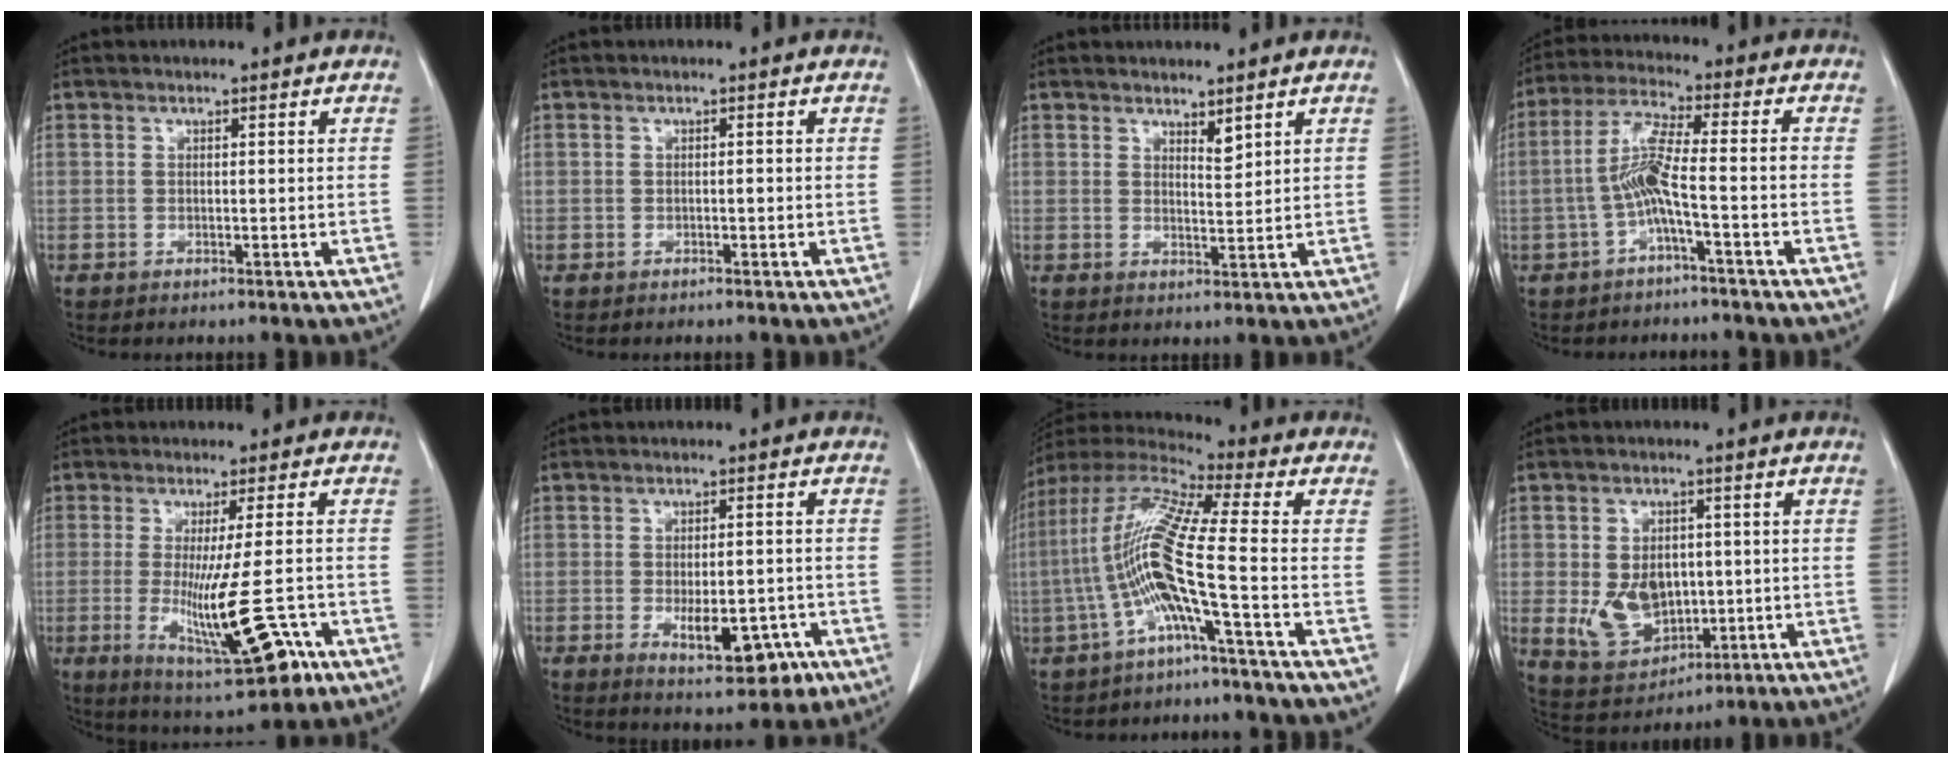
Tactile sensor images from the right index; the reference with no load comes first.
{"total": 0.5, "force": [-0.2, 0.4, 0.3], "torque": [-0.004, 0.001, -0.005]}
{"total": 2.2, "force": [1.7, 0.5, 1.2], "torque": [-0.023, -0.010, 0.035]}
{"total": 7.0, "force": [-2.1, 0.1, 6.7], "torque": [-0.137, 0.013, -0.043]}
{"total": 13.3, "force": [-4.3, 1.5, 12.5], "torque": [-0.208, -0.039, -0.055]}
{"total": 8.3, "force": [-3.1, 3.5, 6.9], "torque": [-0.096, -0.007, -0.033]}
{"total": 13.3, "force": [-3.2, -0.5, 12.9], "torque": [-0.270, 0.008, -0.075]}
{"total": 8.7, "force": [-0.5, 6.3, 6.0], "torque": [-0.115, 0.002, 0.012]}